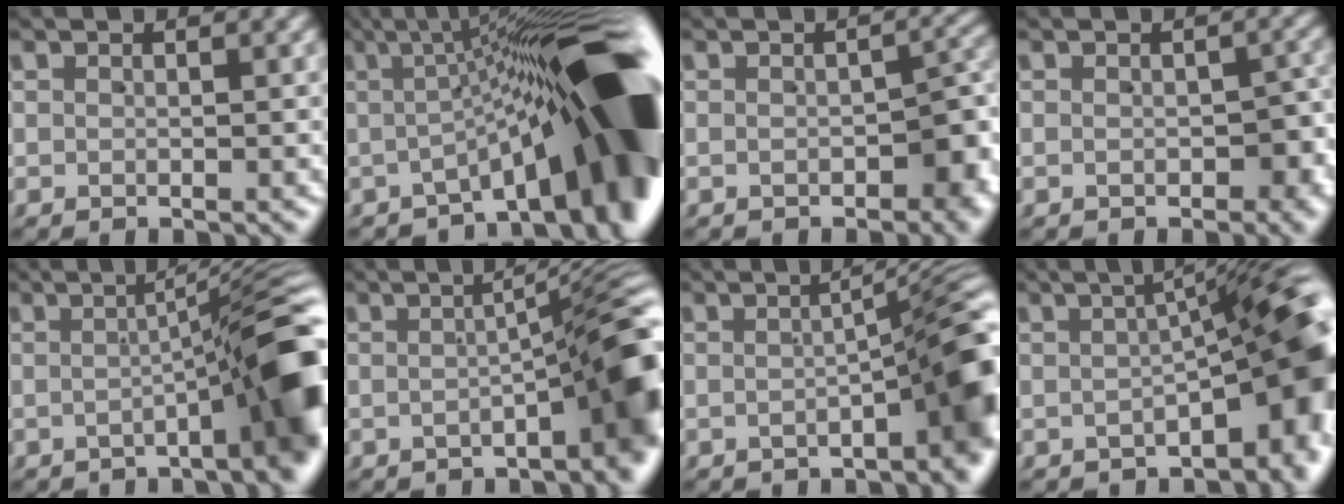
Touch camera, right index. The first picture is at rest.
{"total": 17.5, "force": [-2.6, 6.0, 16.2], "torque": [-0.192, 0.004, -0.040]}
{"total": 3.7, "force": [-1.6, 1.8, 2.8], "torque": [-0.033, -0.002, -0.021]}
{"total": 2.7, "force": [-1.0, 1.7, 1.9], "torque": [-0.019, -0.004, -0.014]}
{"total": 9.6, "force": [-2.9, 1.9, 8.9], "torque": [-0.096, 0.022, -0.049]}
{"total": 8.5, "force": [-2.6, 2.3, 7.8], "torque": [-0.084, 0.016, -0.042]}
{"total": 7.6, "force": [-2.3, 2.0, 7.0], "torque": [-0.077, 0.013, -0.036]}
{"total": 10.2, "force": [-2.2, 3.6, 9.3], "torque": [-0.095, 0.010, -0.030]}